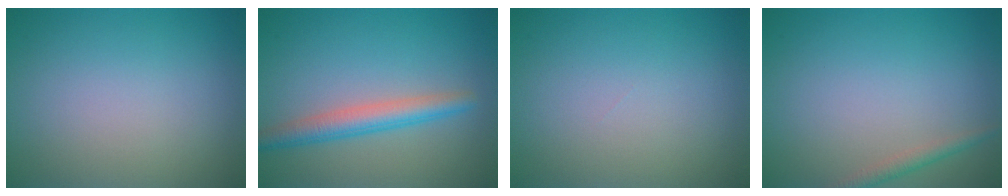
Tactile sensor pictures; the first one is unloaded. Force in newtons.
{"total": 3.4, "press": 3.4, "slide": 0.1}
{"total": 0.0}
{"total": 1.4, "press": 1.4, "slide": 0.0}